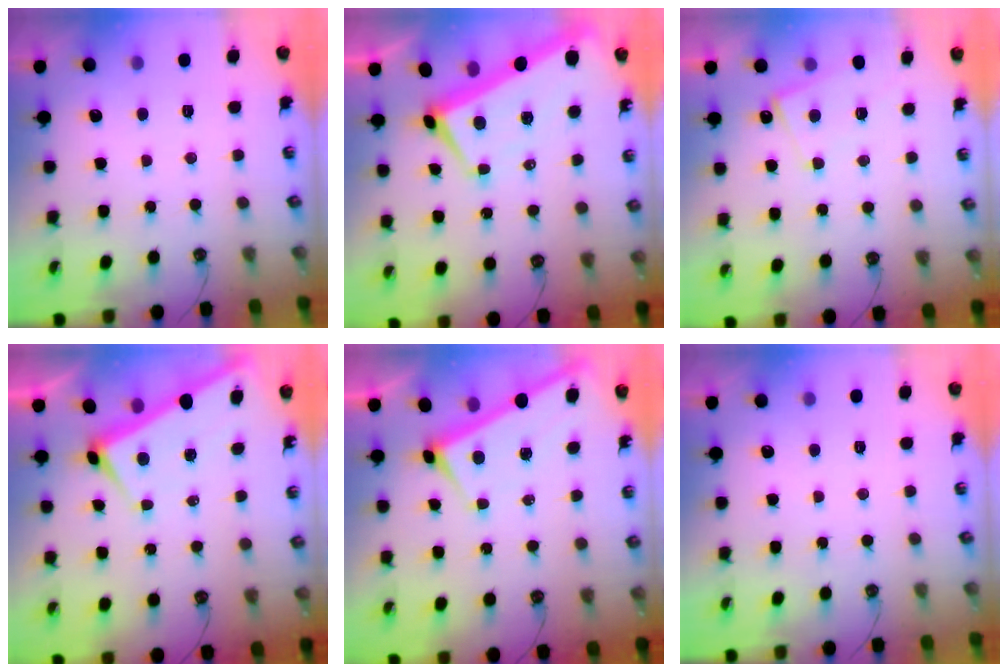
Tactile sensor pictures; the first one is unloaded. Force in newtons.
{"total": 4.4, "press": 4.3, "slide": 1.1}
{"total": 4.2, "press": 4.2, "slide": 0.4}
{"total": 2.8, "press": 2.7, "slide": 0.6}
{"total": 3.0, "press": 3.0, "slide": 0.1}
{"total": 0.0}